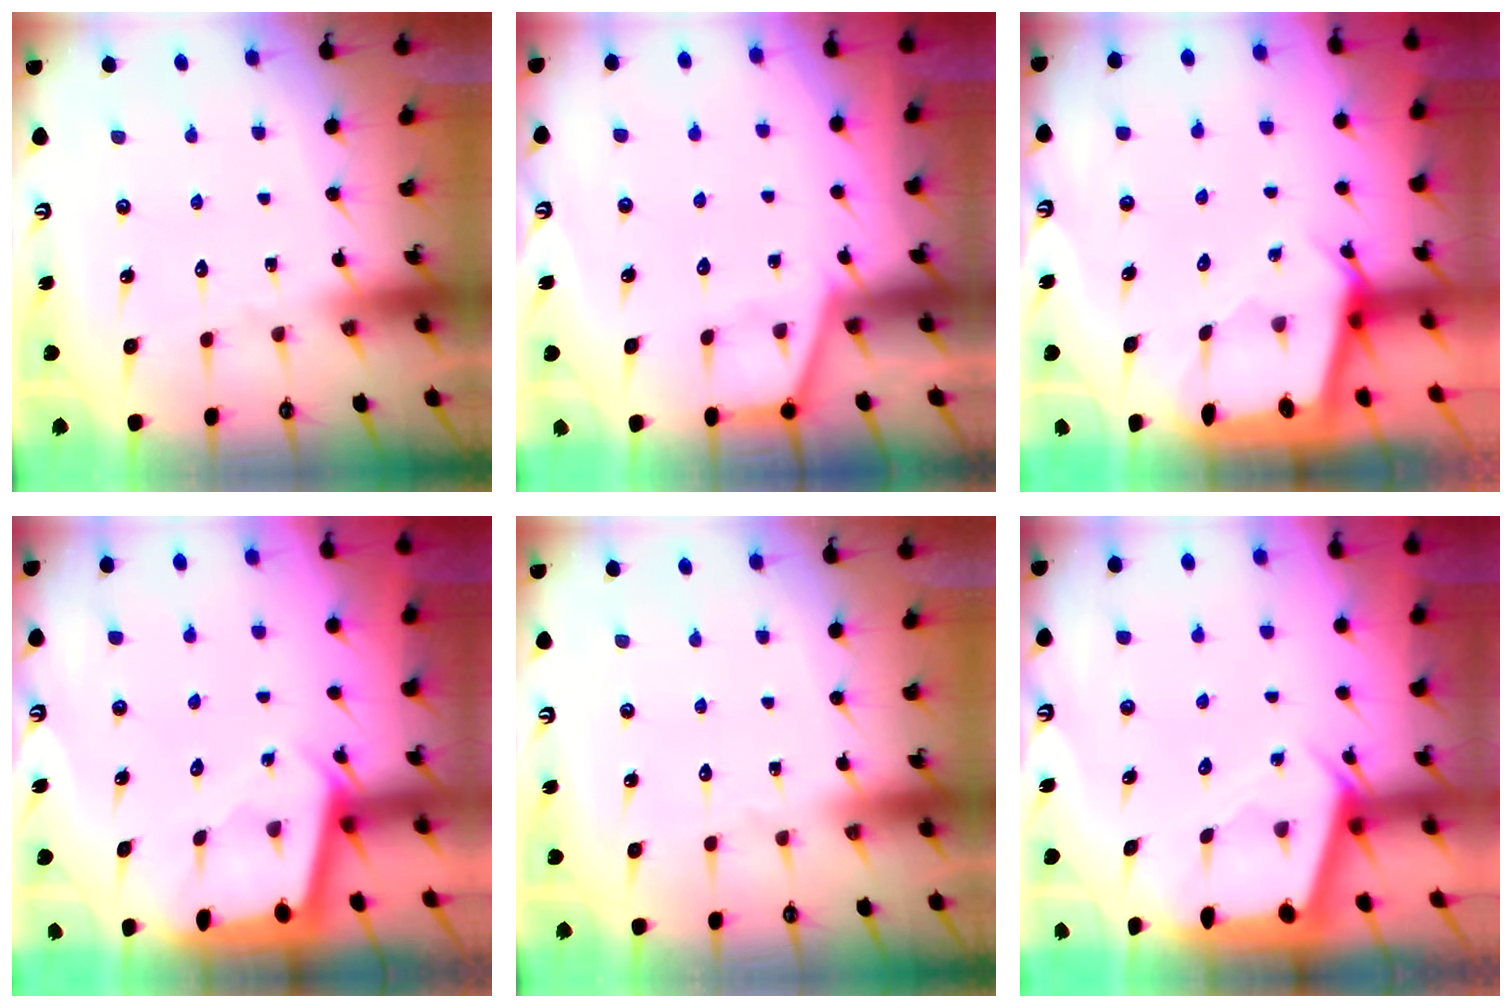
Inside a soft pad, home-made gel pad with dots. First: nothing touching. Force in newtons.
{"total": 2.1, "press": 2.1, "slide": 0.4}
{"total": 2.1, "press": 2.1, "slide": 0.1}
{"total": 2.1, "press": 2.1, "slide": 0.1}
{"total": 0.0}
{"total": 2.5, "press": 2.4, "slide": 0.3}